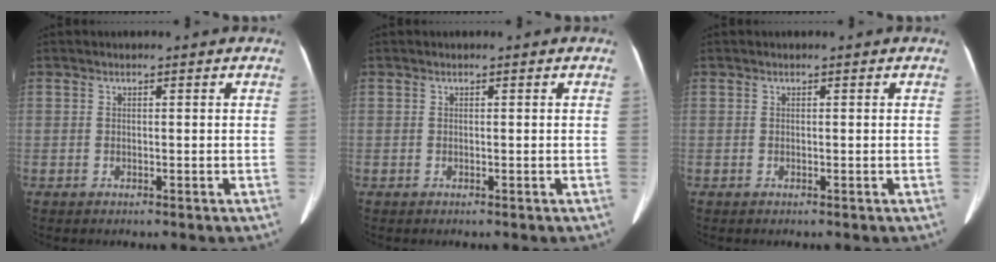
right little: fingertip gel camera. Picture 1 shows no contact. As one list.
[{"total": 0.0}, {"total": 0.0}]